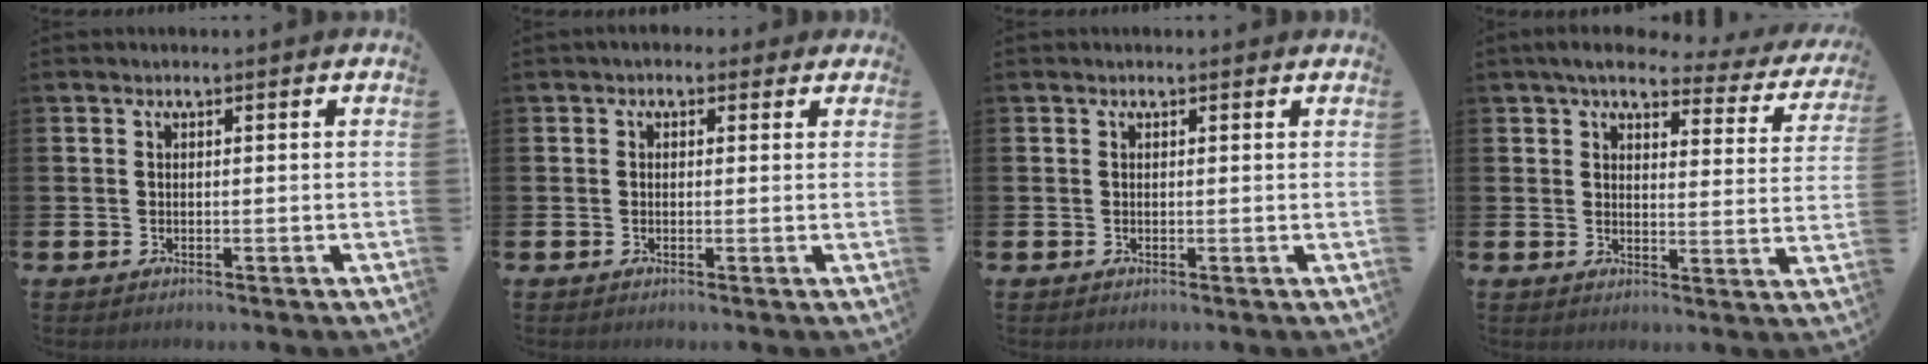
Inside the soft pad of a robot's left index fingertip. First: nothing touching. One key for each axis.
{"total": 1.2, "fx": 0.6, "fy": 1.1, "fz": 0.3, "tx": -0.003, "ty": 0.008, "tz": 0.008}
{"total": 0.0}
{"total": 5.0, "fx": 4.1, "fy": 1.7, "fz": 2.3, "tx": -0.050, "ty": -0.022, "tz": 0.063}